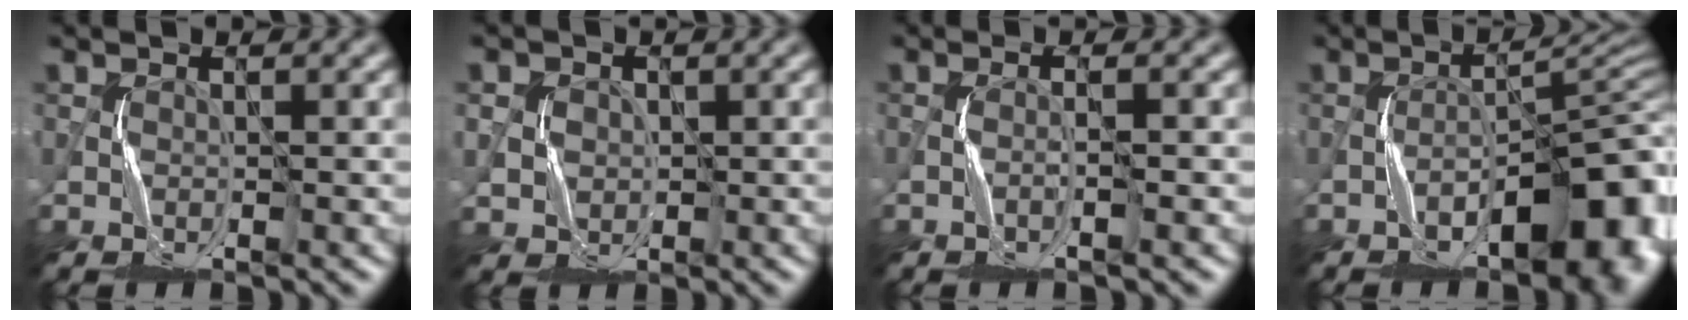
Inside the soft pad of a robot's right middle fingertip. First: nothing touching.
{"total": 2.9, "force": [0.3, 2.7, 1.1], "torque": [-0.015, -0.002, -0.003]}
{"total": 1.1, "force": [-0.4, -0.4, 1.0], "torque": [-0.020, 0.004, -0.012]}
{"total": 10.5, "force": [-5.0, 3.7, 8.4], "torque": [-0.105, 0.012, -0.075]}